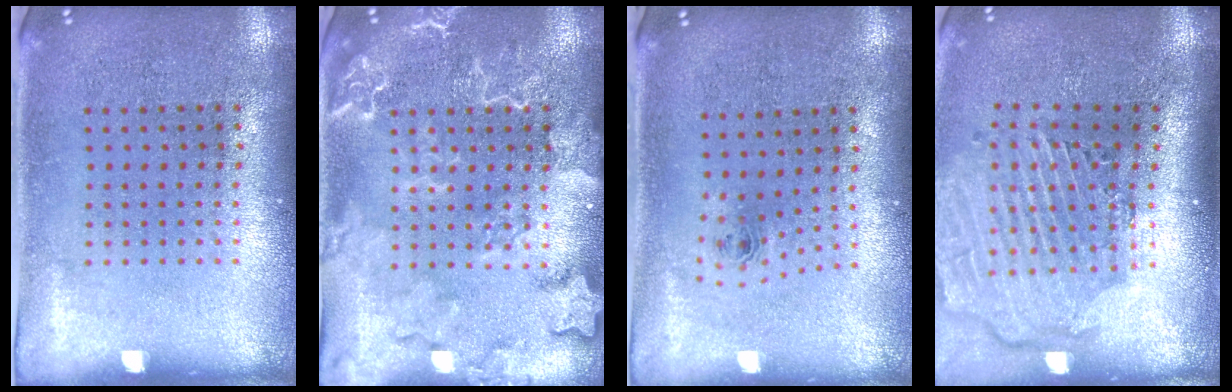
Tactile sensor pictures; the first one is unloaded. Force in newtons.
{"total": 4.0, "press": 4.0, "slide": 0.6}
{"total": 0.8, "press": 0.4, "slide": 0.7}
{"total": 2.8, "press": 2.3, "slide": 1.7}